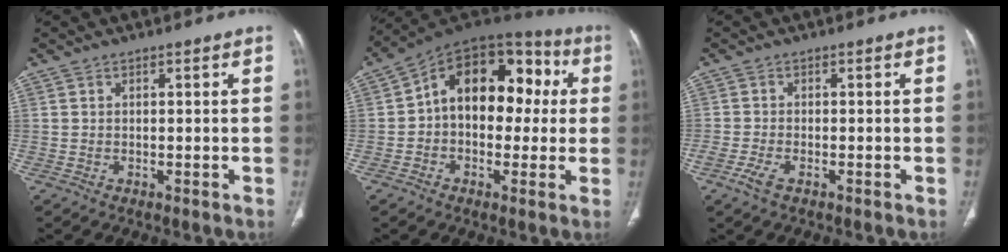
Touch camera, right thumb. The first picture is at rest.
{"total": 18.3, "force": [1.9, 11.9, 13.7], "torque": [-0.157, 0.051, 0.018]}
{"total": 2.9, "force": [-1.7, 1.1, 2.1], "torque": [-0.055, 0.001, -0.037]}